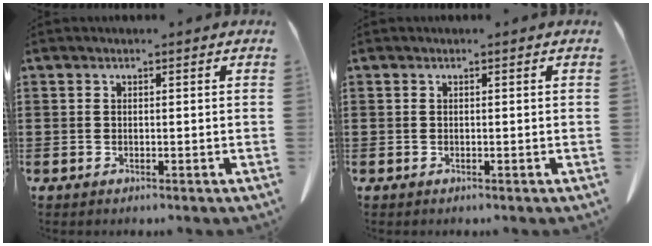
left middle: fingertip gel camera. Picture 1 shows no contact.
{"total": 0.0}